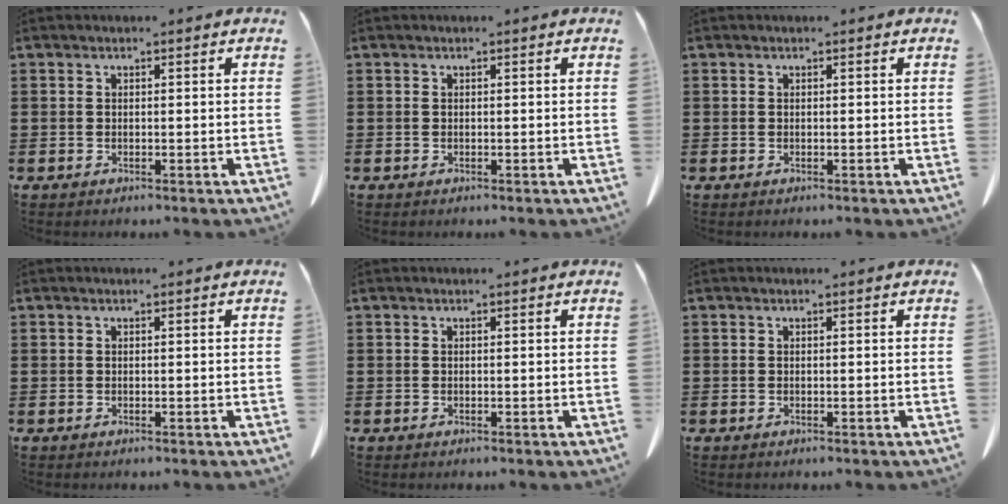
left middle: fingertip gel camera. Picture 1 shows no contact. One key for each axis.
{"total": 0.0}
{"total": 0.0}
{"total": 0.0}
{"total": 0.0}
{"total": 0.0}